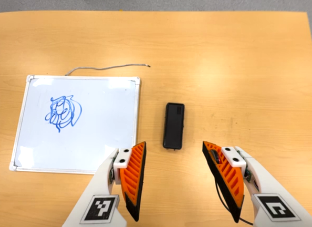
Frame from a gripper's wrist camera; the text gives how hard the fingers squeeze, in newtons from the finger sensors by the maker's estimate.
{"total": 0.0}